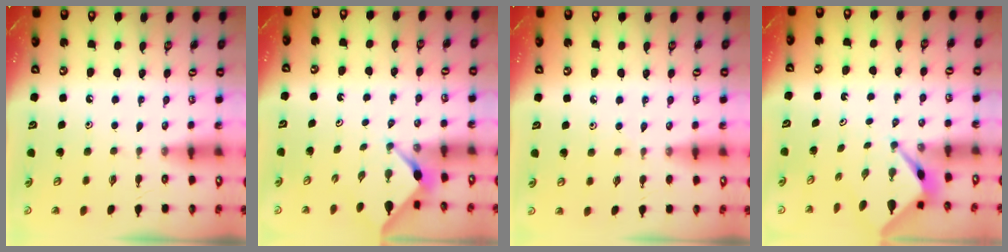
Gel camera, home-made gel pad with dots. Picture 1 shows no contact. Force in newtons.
{"total": 3.0, "press": 3.0, "slide": 0.3}
{"total": 2.9, "press": 2.8, "slide": 0.4}
{"total": 2.6, "press": 2.6, "slide": 0.1}